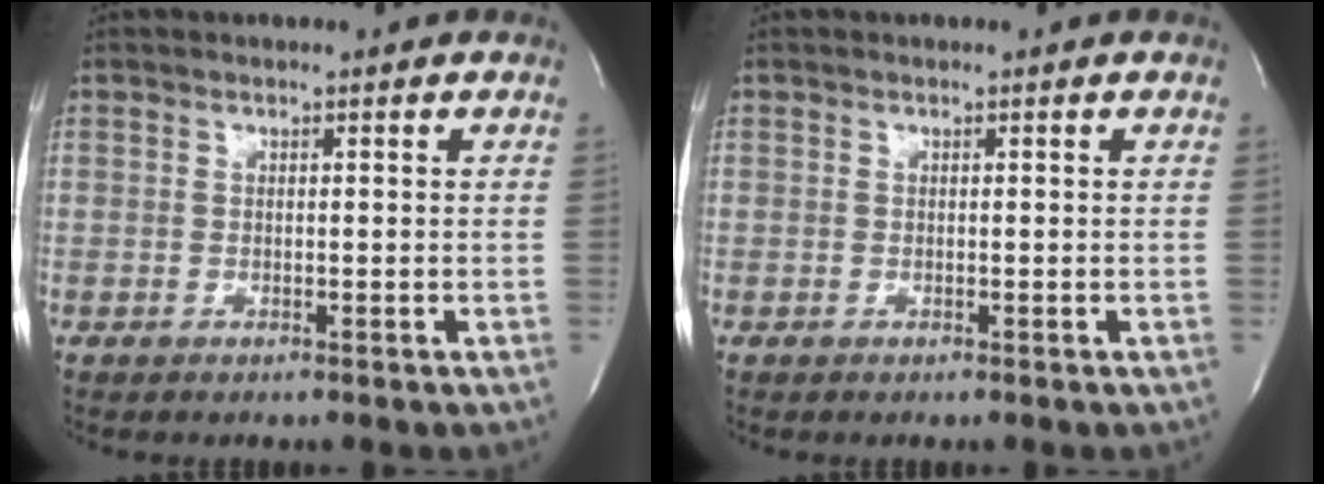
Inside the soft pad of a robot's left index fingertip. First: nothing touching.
{"total": 0.0}